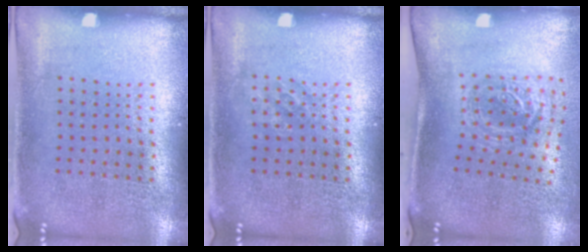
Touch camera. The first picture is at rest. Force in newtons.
{"total": 0.8, "press": 0.8, "slide": 0.2}
{"total": 1.3, "press": 1.1, "slide": 0.7}